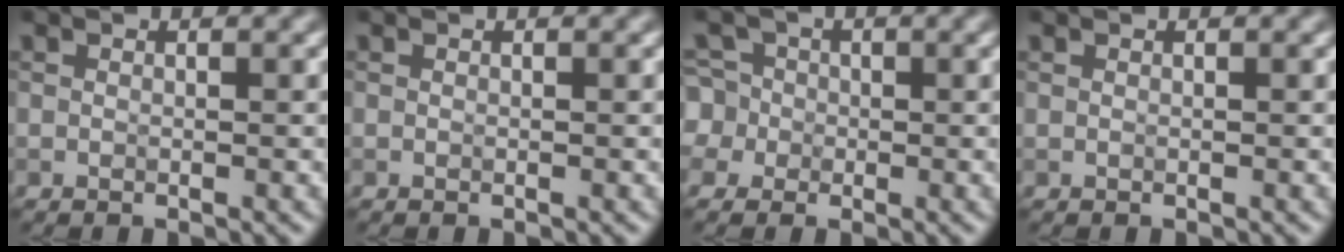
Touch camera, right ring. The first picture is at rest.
{"total": 0.0}
{"total": 5.0, "force": [-0.3, 4.8, 1.4], "torque": [-0.029, 0.029, -0.038]}
{"total": 0.0}